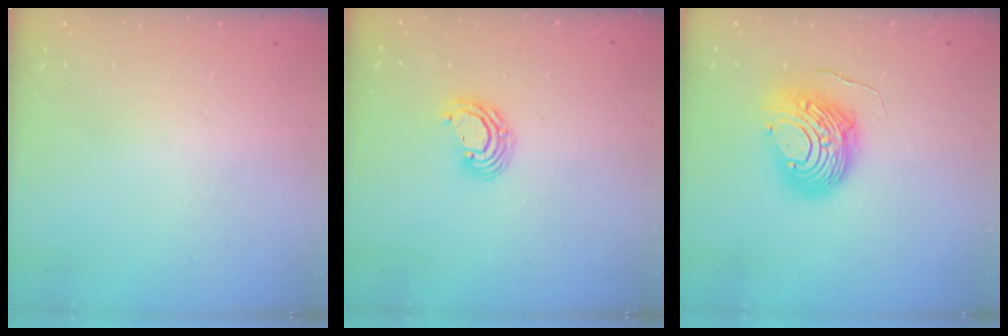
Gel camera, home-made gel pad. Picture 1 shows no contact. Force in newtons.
{"total": 6.2, "press": 6.2, "slide": 0.4}
{"total": 11.2, "press": 11.2, "slide": 1.1}